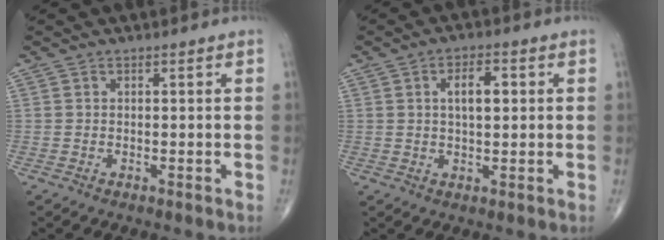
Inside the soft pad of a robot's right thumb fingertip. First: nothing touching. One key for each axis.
{"total": 5.4, "fx": 1.2, "fy": 2.5, "fz": 4.7, "tx": -0.071, "ty": 0.002, "tz": 0.019}